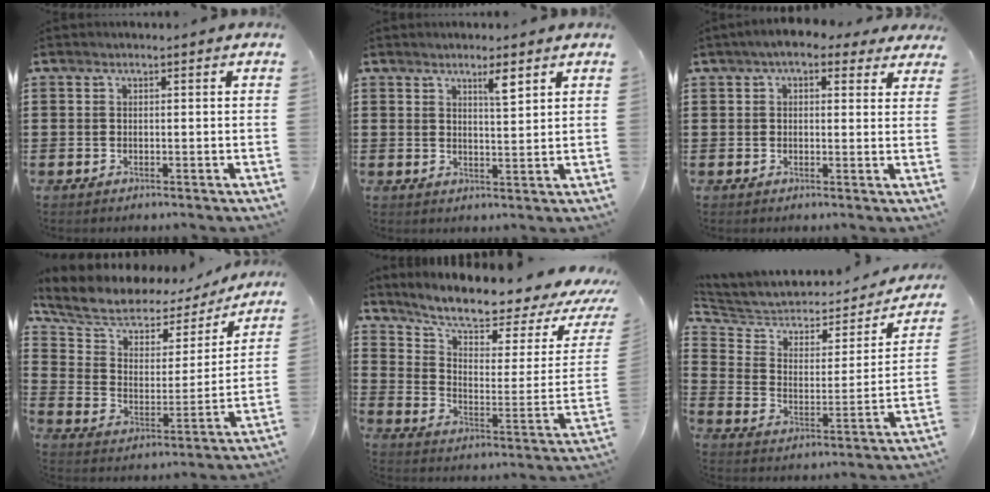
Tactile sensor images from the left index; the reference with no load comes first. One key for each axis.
{"total": 3.3, "fx": 2.3, "fy": 0.5, "fz": 2.4, "tx": -0.036, "ty": -0.005, "tz": 0.035}
{"total": 4.6, "fx": 3.3, "fy": 1.6, "fz": 2.7, "tx": -0.056, "ty": 0.001, "tz": 0.057}
{"total": 7.3, "fx": 5.5, "fy": 3.7, "fz": 3.1, "tx": -0.094, "ty": -0.033, "tz": 0.093}
{"total": 7.3, "fx": 6.2, "fy": 0.8, "fz": 3.7, "tx": -0.087, "ty": -0.054, "tz": 0.102}
{"total": 4.9, "fx": 4.2, "fy": 2.3, "fz": 1.4, "tx": -0.059, "ty": -0.030, "tz": 0.065}